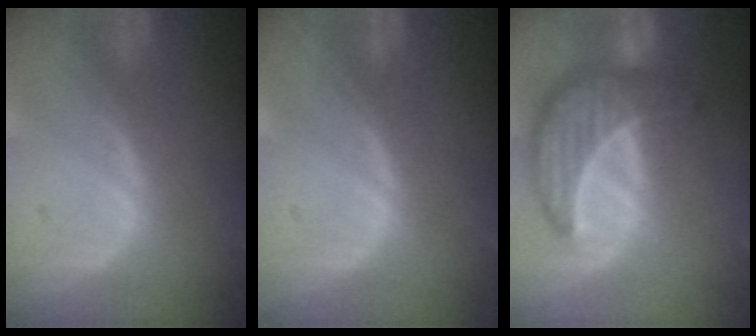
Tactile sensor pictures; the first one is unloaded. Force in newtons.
{"total": 0.0}
{"total": 10.0, "press": 10.0, "slide": 0.8}